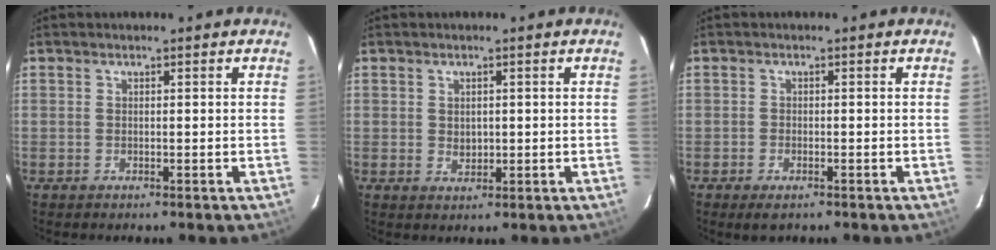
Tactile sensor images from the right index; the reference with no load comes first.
{"total": 2.2, "force": [0.2, 1.8, 1.2], "torque": [-0.015, 0.000, 0.007]}
{"total": 2.6, "force": [-1.8, 1.2, 1.5], "torque": [-0.035, -0.008, -0.032]}